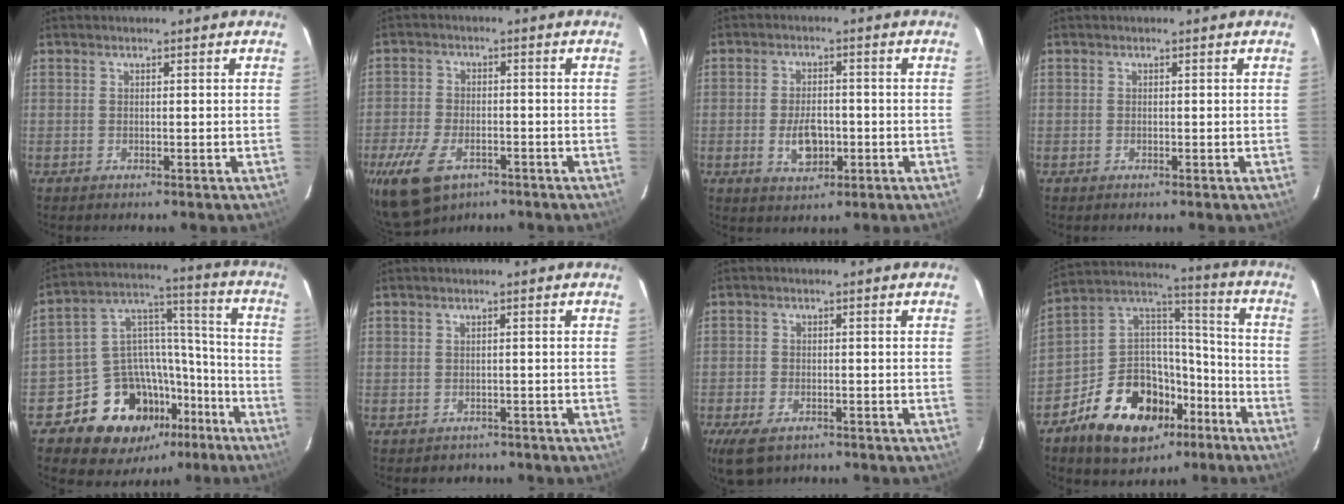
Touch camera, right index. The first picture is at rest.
{"total": 11.7, "force": [-6.8, 6.6, 6.9], "torque": [-0.166, -0.020, -0.120]}
{"total": 6.4, "force": [-1.7, 3.7, 4.9], "torque": [-0.093, 0.001, -0.022]}
{"total": 0.0}
{"total": 17.8, "force": [-10.7, 12.6, 6.7], "torque": [-0.133, 0.073, -0.146]}
{"total": 4.2, "force": [-2.3, 3.5, 0.1], "torque": [-0.008, 0.020, -0.023]}
{"total": 6.9, "force": [-4.4, 3.7, 3.8], "torque": [-0.096, -0.020, -0.079]}
{"total": 21.0, "force": [-11.0, 13.4, 11.9], "torque": [-0.245, 0.046, -0.163]}